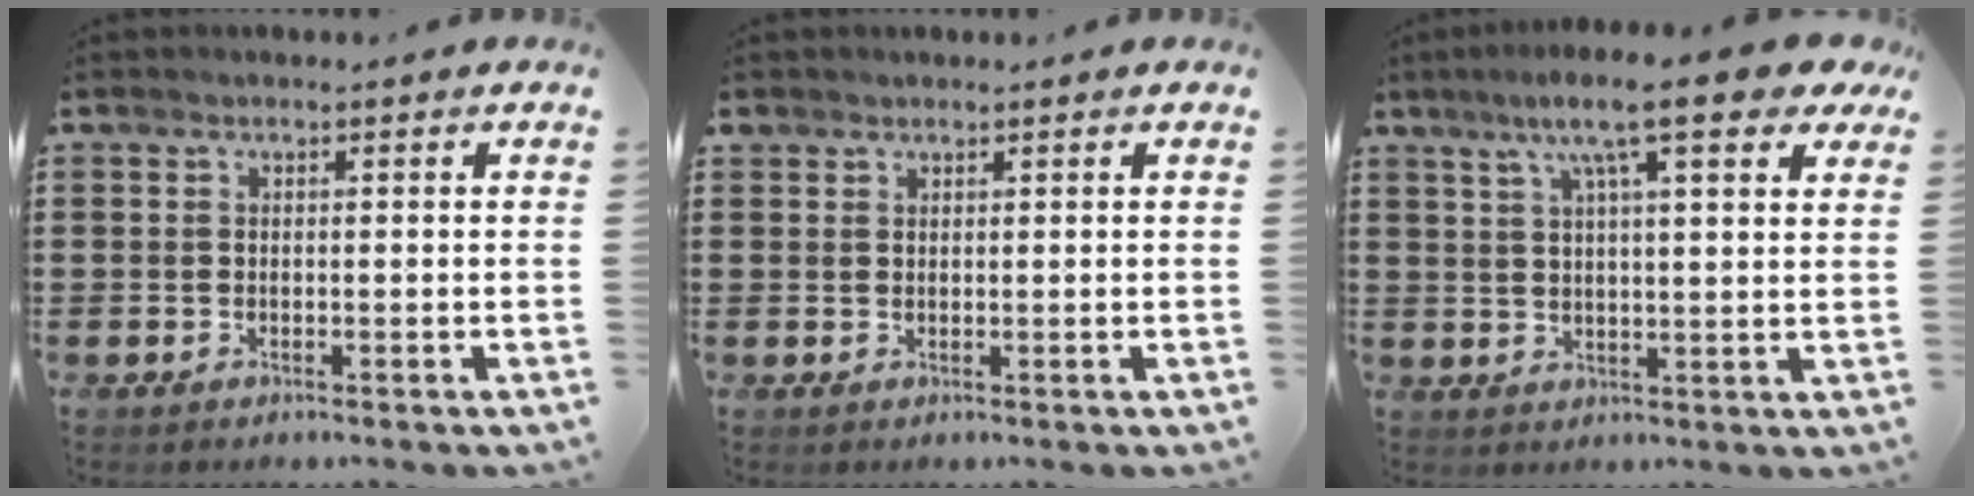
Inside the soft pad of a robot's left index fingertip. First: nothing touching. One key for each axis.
{"total": 0.9, "fx": 0.8, "fy": 0.4, "fz": 0.1, "tx": -0.004, "ty": 0.002, "tz": 0.017}
{"total": 11.0, "fx": 7.1, "fy": 1.8, "fz": 8.2, "tx": -0.154, "ty": -0.009, "tz": 0.116}